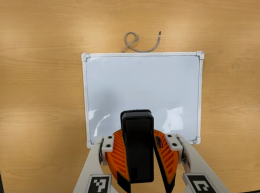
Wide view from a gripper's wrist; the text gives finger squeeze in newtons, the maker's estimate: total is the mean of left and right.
{"total": 10.8, "left": 10.4, "right": 11.1}